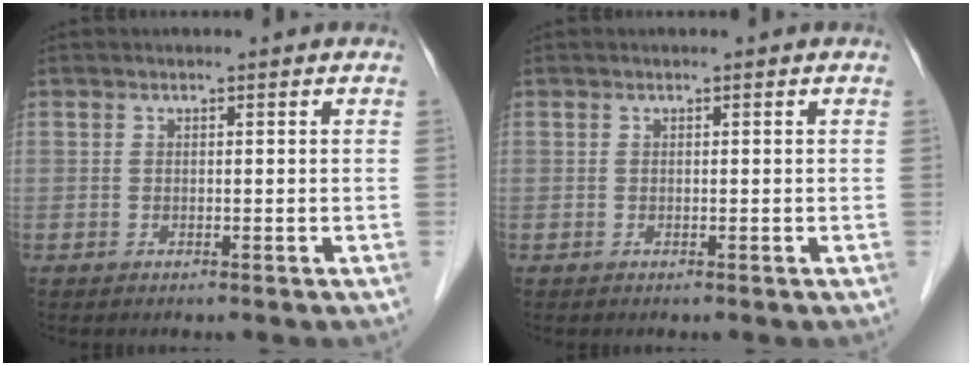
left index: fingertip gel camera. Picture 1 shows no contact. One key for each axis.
{"total": 0.0}